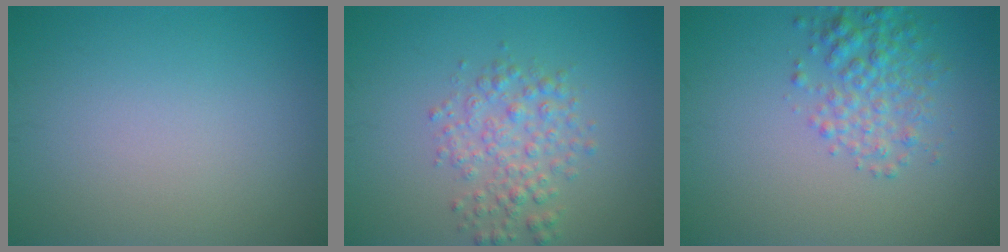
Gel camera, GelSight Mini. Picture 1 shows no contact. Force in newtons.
{"total": 3.1, "press": 3.1, "slide": 0.1}
{"total": 3.3, "press": 3.3, "slide": 0.1}